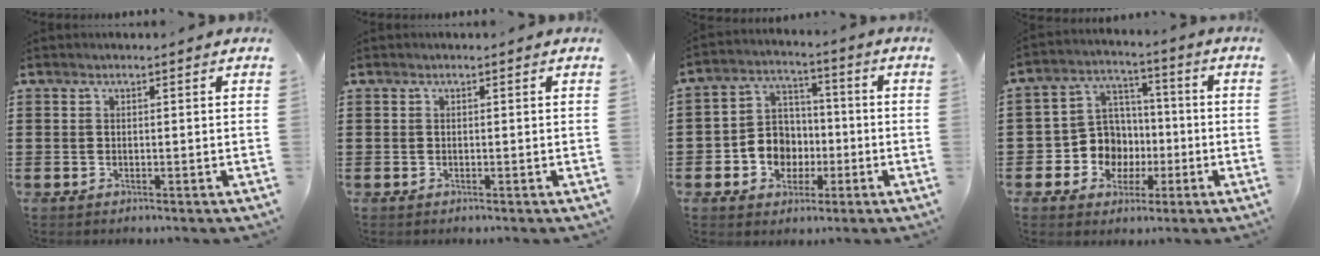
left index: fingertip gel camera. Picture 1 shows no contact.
{"total": 0.0}
{"total": 7.0, "force": [-2.0, 6.3, 2.4], "torque": [-0.065, 0.020, -0.035]}
{"total": 8.7, "force": [-1.5, 8.2, 2.6], "torque": [-0.093, 0.010, -0.024]}